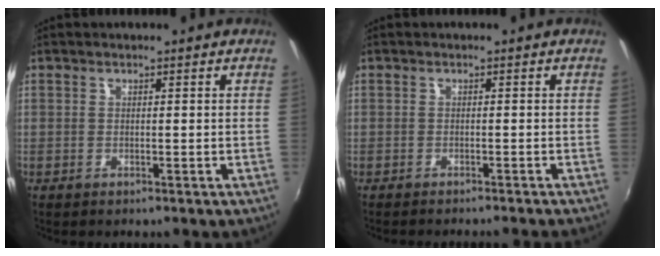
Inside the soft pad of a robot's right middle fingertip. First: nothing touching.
{"total": 3.1, "force": [-2.9, -0.2, 1.2], "torque": [-0.032, -0.009, -0.044]}